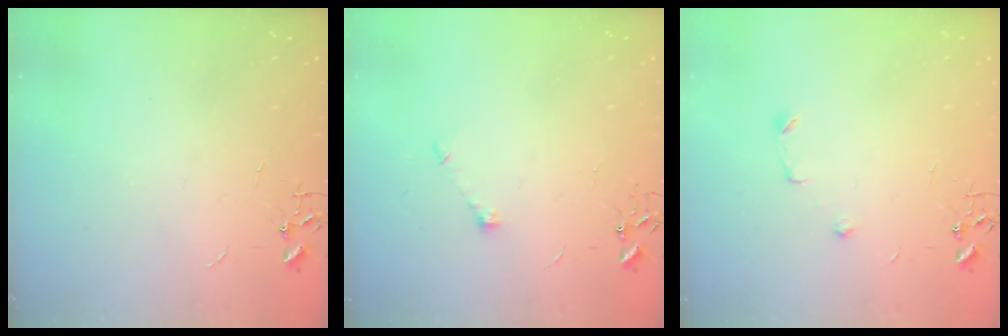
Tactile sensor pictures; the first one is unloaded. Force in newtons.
{"total": 5.2, "press": 5.1, "slide": 1.1}
{"total": 4.8, "press": 4.8, "slide": 0.7}